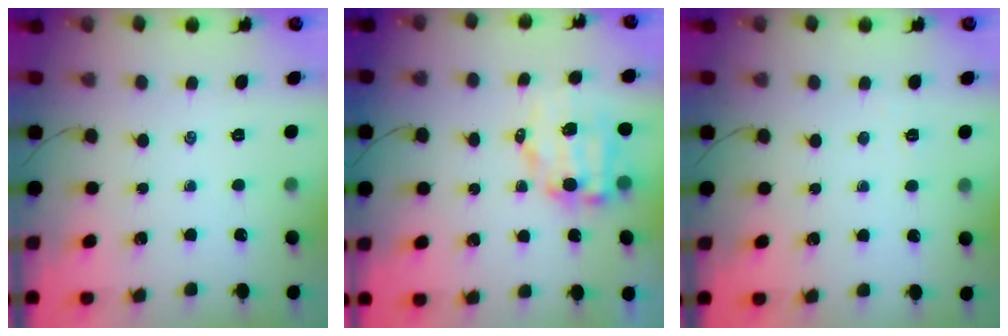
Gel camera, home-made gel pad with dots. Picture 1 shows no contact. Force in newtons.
{"total": 8.4, "press": 8.2, "slide": 1.7}
{"total": 1.9, "press": 1.8, "slide": 0.6}